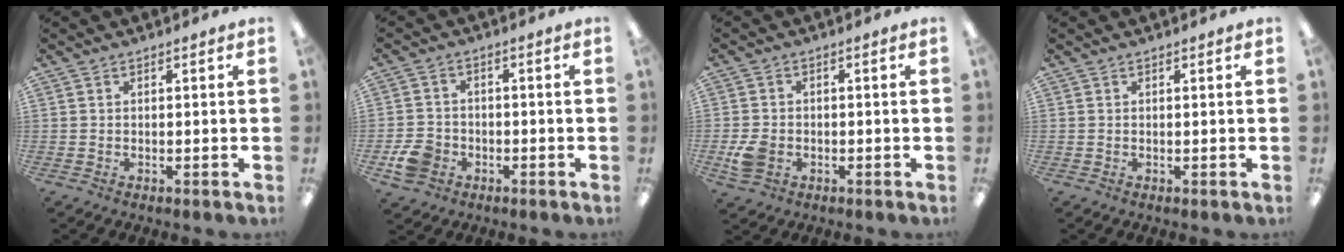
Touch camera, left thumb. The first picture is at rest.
{"total": 6.5, "force": [-2.8, 5.1, 2.8], "torque": [-0.053, 0.015, -0.051]}
{"total": 5.2, "force": [-1.8, 4.0, 2.8], "torque": [-0.049, 0.005, -0.032]}
{"total": 0.0}